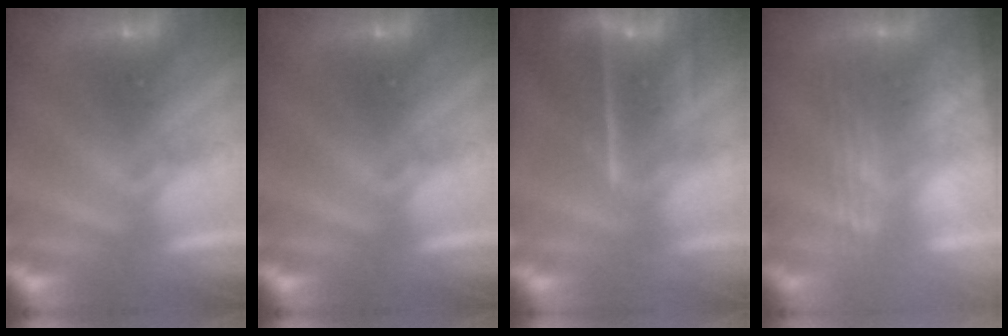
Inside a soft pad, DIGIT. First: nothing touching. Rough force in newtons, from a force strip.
{"total": 0.0}
{"total": 7.6}
{"total": 2.7}